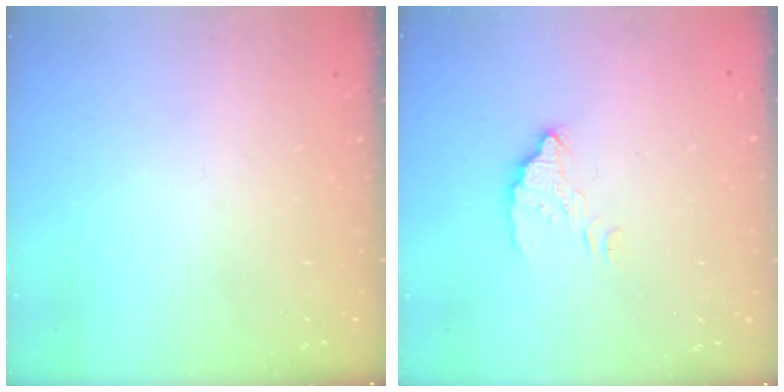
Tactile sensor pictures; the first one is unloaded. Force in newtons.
{"total": 4.0, "press": 4.0, "slide": 0.1}